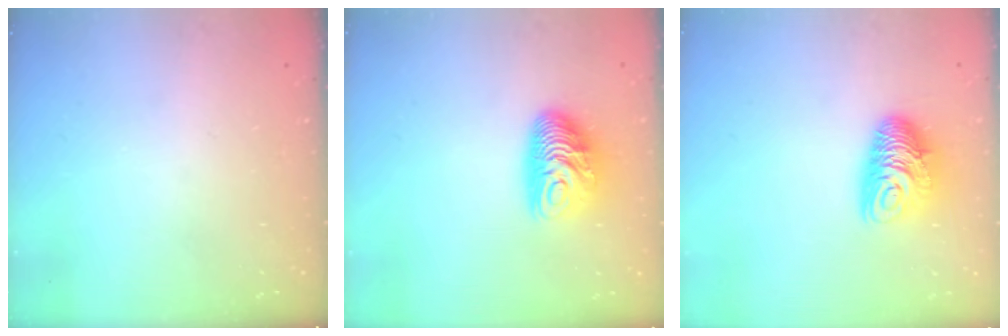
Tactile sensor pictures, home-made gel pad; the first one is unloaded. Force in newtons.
{"total": 10.6, "press": 10.5, "slide": 0.9}
{"total": 10.2, "press": 10.2, "slide": 0.6}